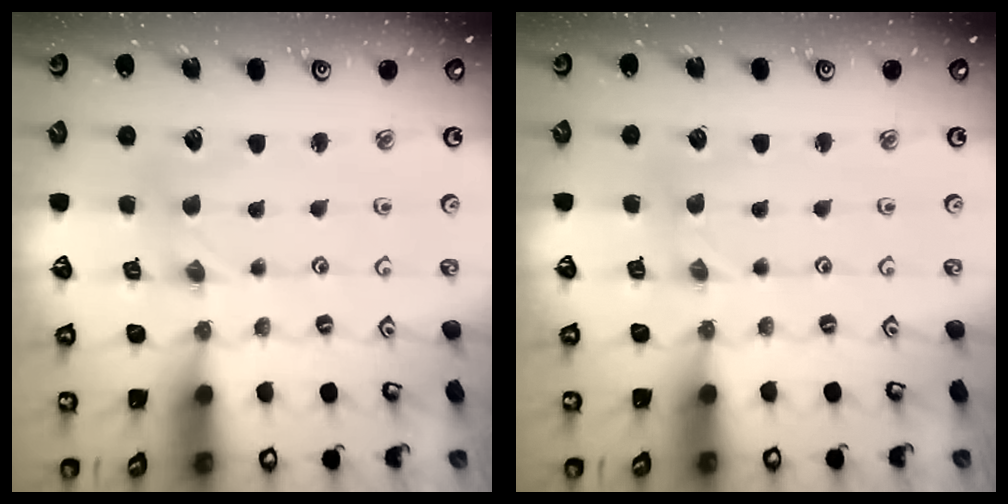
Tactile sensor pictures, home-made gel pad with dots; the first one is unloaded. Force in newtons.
{"total": 0.0}